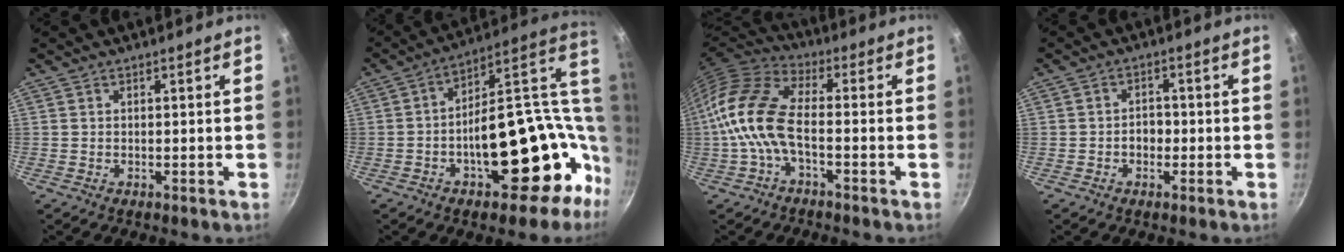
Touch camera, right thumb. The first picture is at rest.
{"total": 26.7, "force": [-2.1, 15.5, 21.7], "torque": [-0.246, 0.042, -0.010]}
{"total": 12.0, "force": [-2.8, 5.9, 10.1], "torque": [-0.205, 0.035, -0.072]}
{"total": 2.9, "force": [-0.8, 2.3, 1.7], "torque": [-0.006, 0.013, -0.013]}